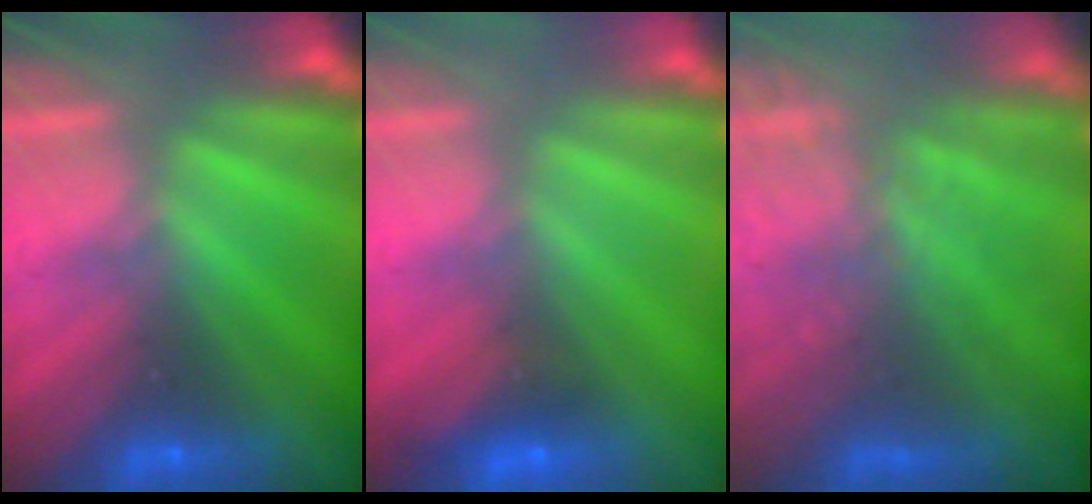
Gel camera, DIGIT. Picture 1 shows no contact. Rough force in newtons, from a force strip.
{"total": 2.4}
{"total": 7.6}